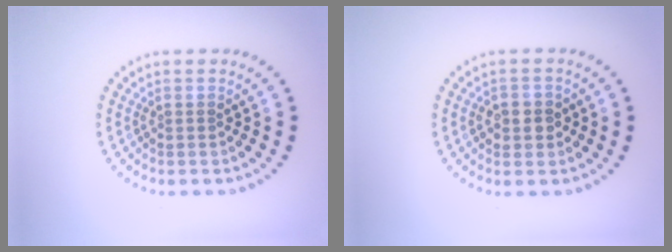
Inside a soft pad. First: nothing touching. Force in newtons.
{"total": 2.3, "press": 2.3, "slide": 0.4}